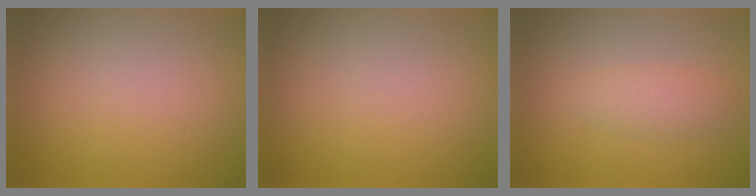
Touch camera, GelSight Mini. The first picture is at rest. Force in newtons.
{"total": 0.0}
{"total": 1.8, "press": 1.8, "slide": 0.1}